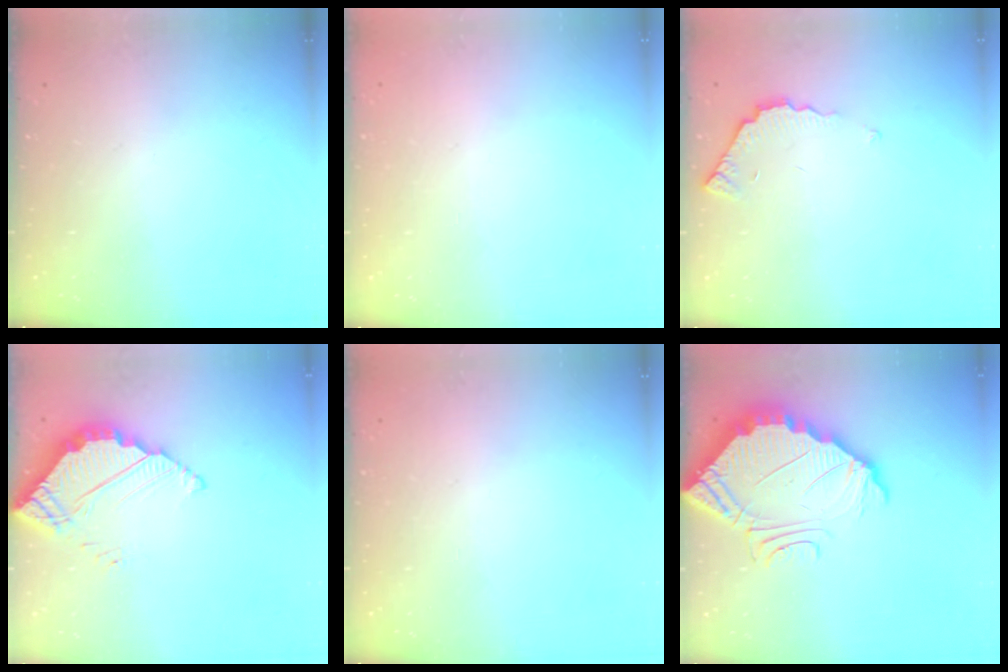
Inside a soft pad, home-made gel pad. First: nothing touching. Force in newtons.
{"total": 2.2, "press": 2.2, "slide": 0.1}
{"total": 4.6, "press": 4.6, "slide": 0.4}
{"total": 5.6, "press": 5.6, "slide": 0.2}
{"total": 2.2, "press": 2.2, "slide": 0.1}
{"total": 7.3, "press": 7.3, "slide": 0.4}